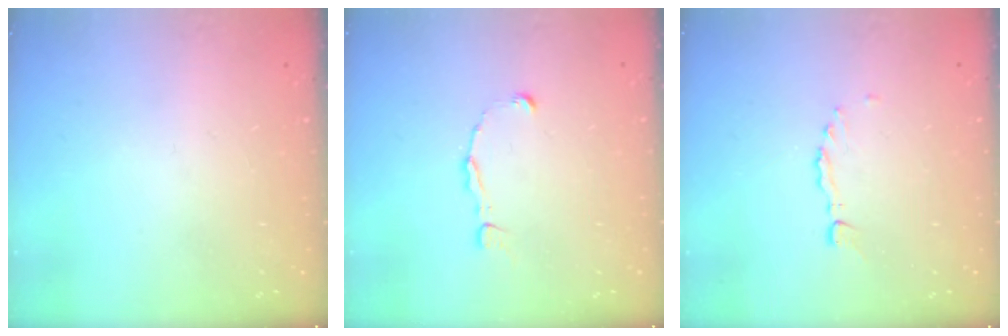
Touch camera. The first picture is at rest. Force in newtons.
{"total": 1.5, "press": 1.5, "slide": 0.1}
{"total": 0.0}